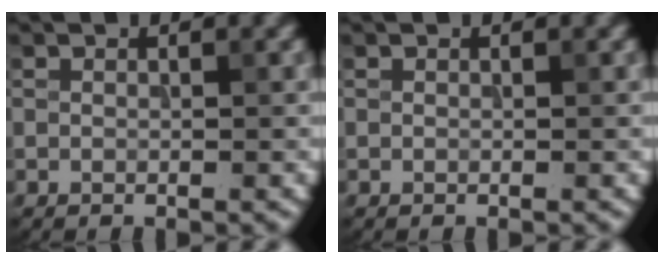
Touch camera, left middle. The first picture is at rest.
{"total": 0.0}